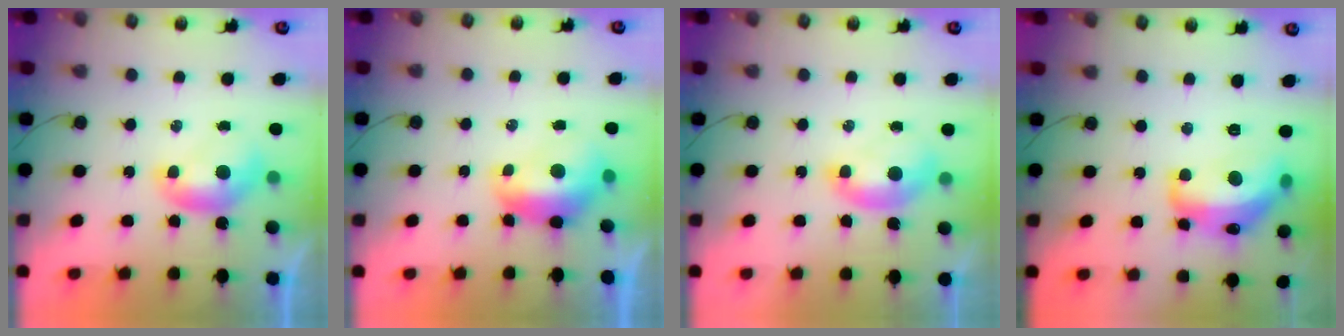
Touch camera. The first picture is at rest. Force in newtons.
{"total": 2.1, "press": 2.0, "slide": 0.6}
{"total": 1.5, "press": 1.4, "slide": 0.6}
{"total": 12.7, "press": 12.7, "slide": 1.0}